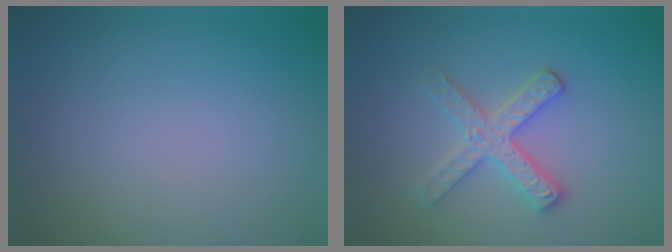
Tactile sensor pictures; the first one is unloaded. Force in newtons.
{"total": 3.1, "press": 2.9, "slide": 1.2}